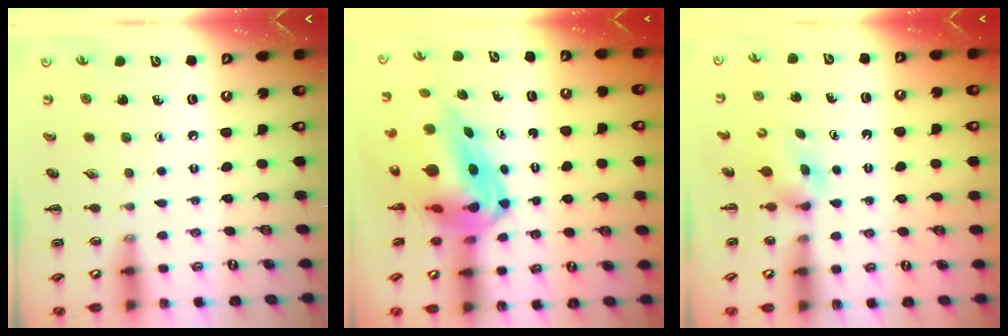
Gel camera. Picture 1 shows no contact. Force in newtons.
{"total": 10.1, "press": 9.6, "slide": 3.2}
{"total": 2.9, "press": 2.6, "slide": 1.3}